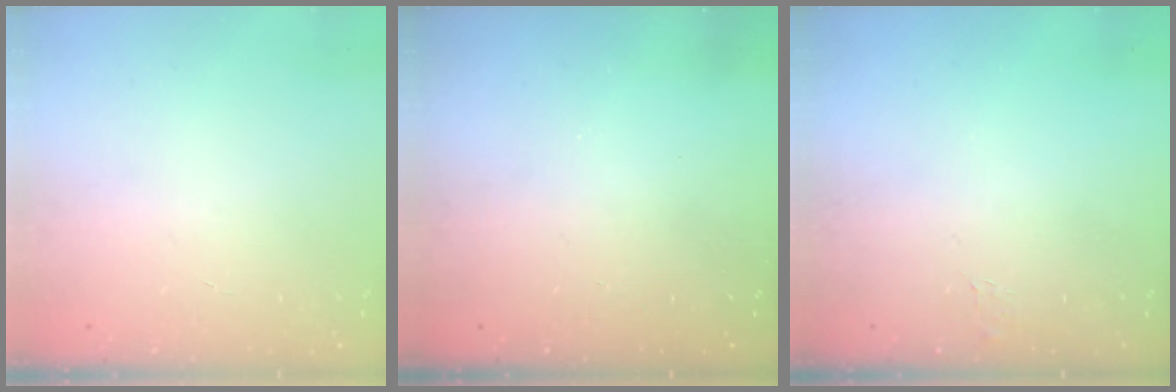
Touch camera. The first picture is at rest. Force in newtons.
{"total": 0.0}
{"total": 3.4, "press": 3.4, "slide": 0.4}